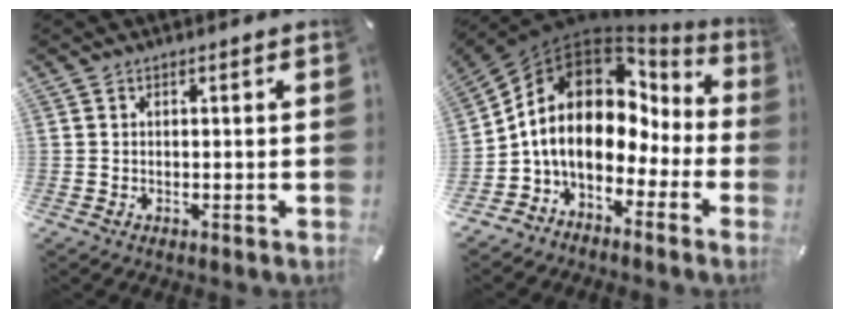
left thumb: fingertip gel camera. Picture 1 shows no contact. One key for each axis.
{"total": 13.3, "fx": 0.9, "fy": 10.2, "fz": 8.4, "tx": -0.166, "ty": -0.019, "tz": 0.013}